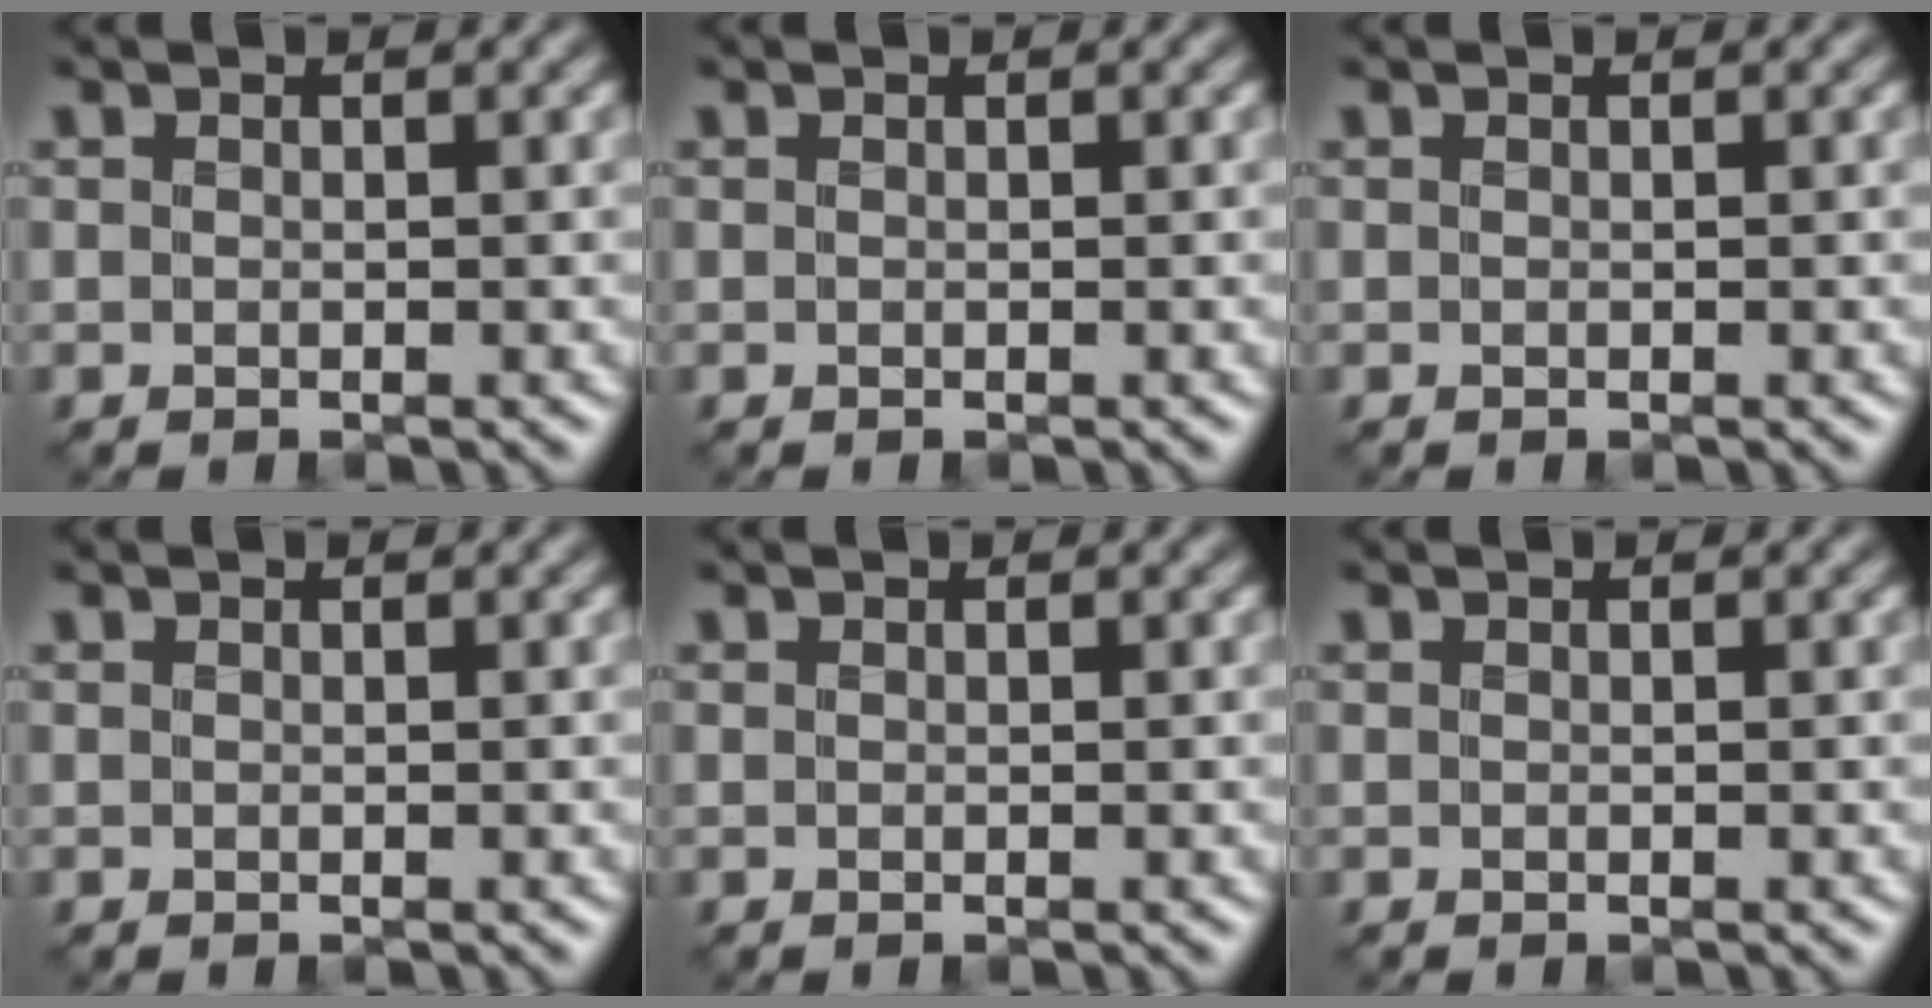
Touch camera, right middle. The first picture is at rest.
{"total": 0.0}
{"total": 0.0}
{"total": 0.0}
{"total": 0.0}
{"total": 0.0}